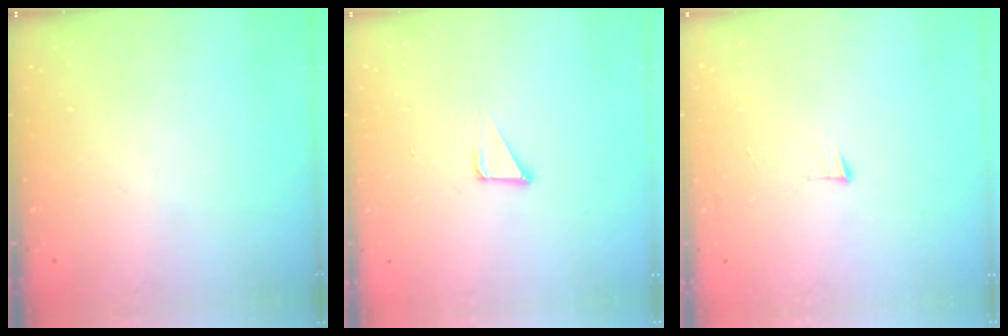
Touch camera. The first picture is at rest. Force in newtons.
{"total": 2.4, "press": 2.4, "slide": 0.1}
{"total": 3.2, "press": 3.2, "slide": 0.4}